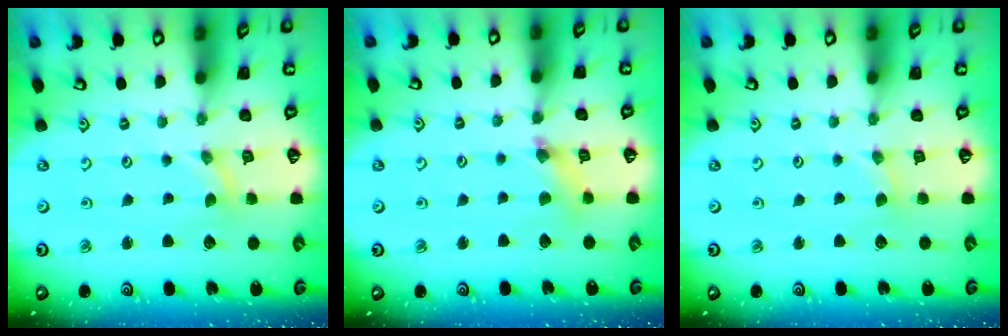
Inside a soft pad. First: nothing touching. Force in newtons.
{"total": 3.9, "press": 3.9, "slide": 0.4}
{"total": 0.6, "press": 0.5, "slide": 0.1}